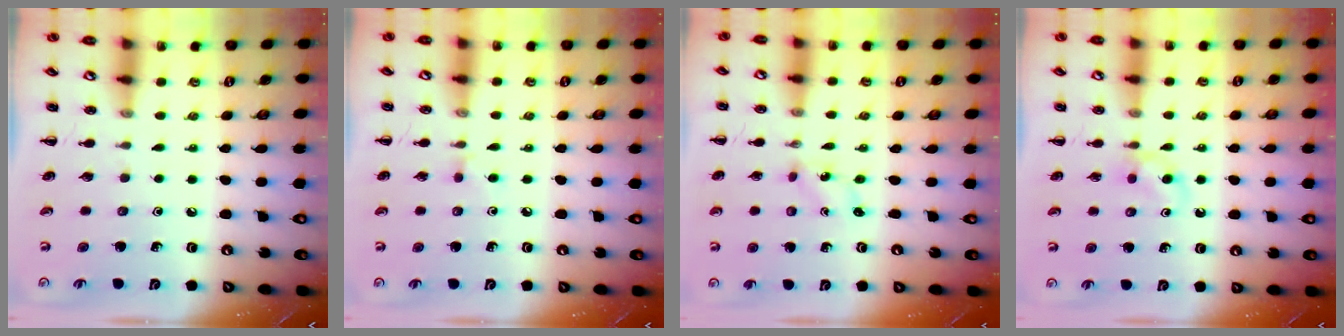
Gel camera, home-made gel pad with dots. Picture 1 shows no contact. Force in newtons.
{"total": 3.9, "press": 3.8, "slide": 1.1}
{"total": 0.0}
{"total": 3.1, "press": 2.8, "slide": 1.3}